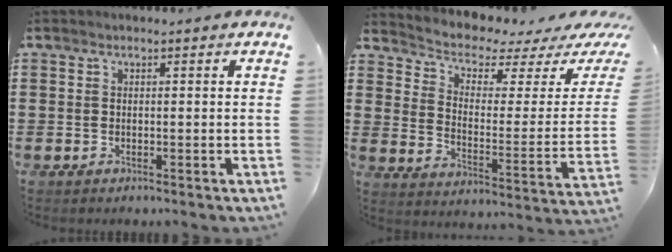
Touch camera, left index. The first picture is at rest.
{"total": 3.4, "force": [2.8, 1.1, 1.7], "torque": [-0.052, -0.028, 0.042]}